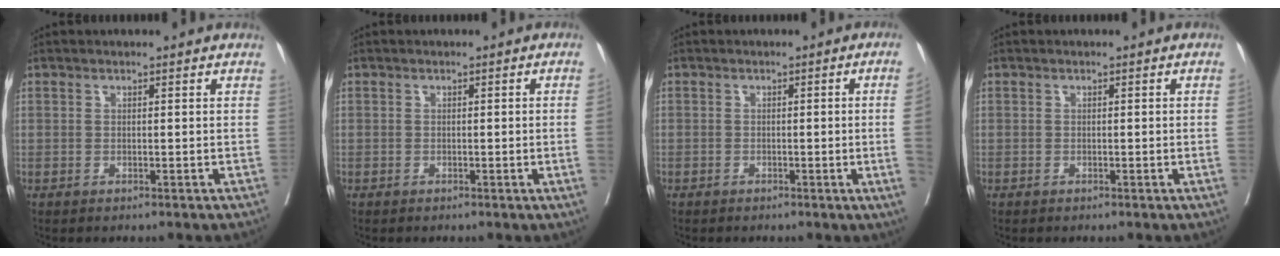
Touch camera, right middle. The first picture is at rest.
{"total": 1.8, "force": [-0.3, -0.6, 1.7], "torque": [-0.020, -0.002, -0.001]}
{"total": 4.4, "force": [-0.7, -1.6, 4.1], "torque": [-0.043, -0.008, -0.010]}
{"total": 0.8, "force": [-0.1, -0.2, 0.7], "torque": [-0.007, 0.001, 0.002]}